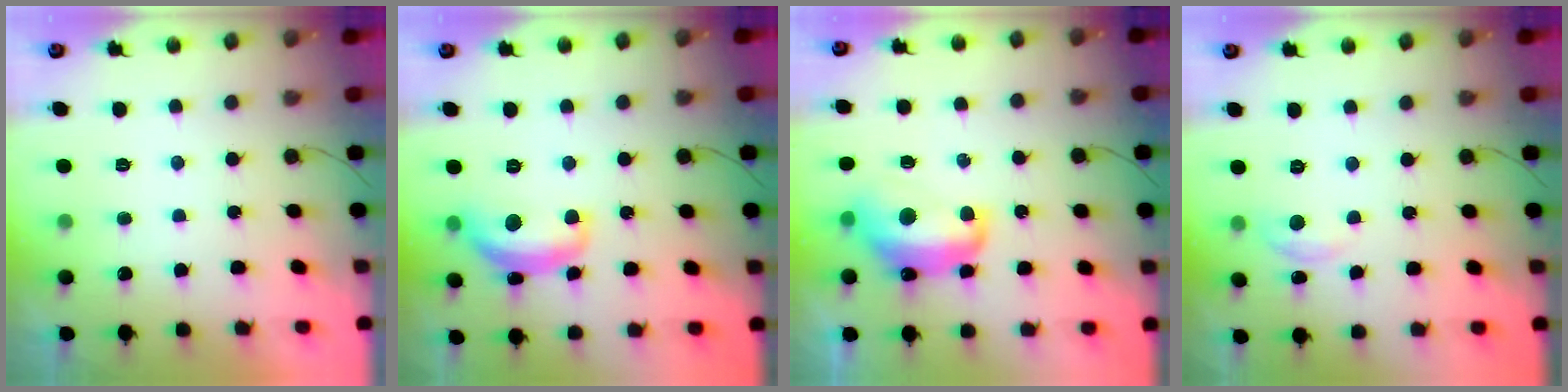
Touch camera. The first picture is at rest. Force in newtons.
{"total": 13.5, "press": 13.5, "slide": 0.9}
{"total": 13.1, "press": 13.1, "slide": 1.3}
{"total": 3.9, "press": 3.9, "slide": 0.4}